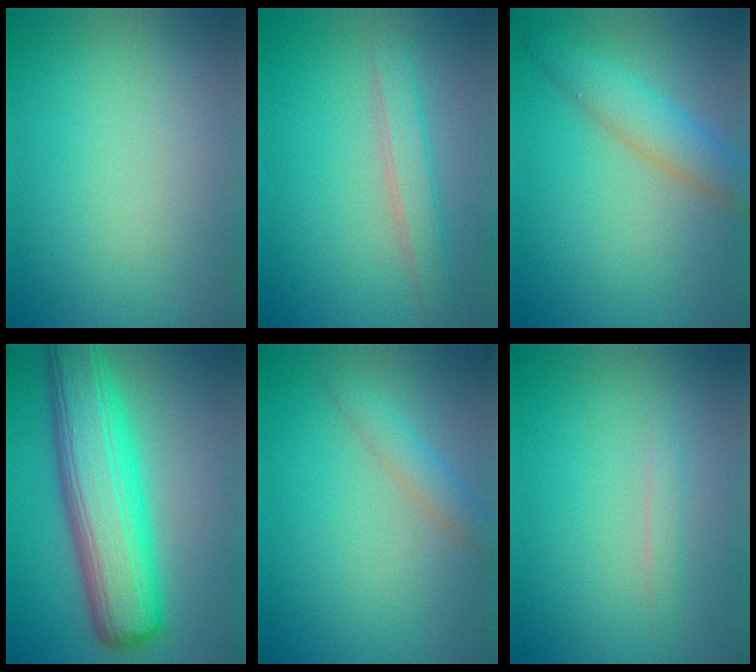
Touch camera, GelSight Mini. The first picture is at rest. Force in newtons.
{"total": 2.5, "press": 2.5, "slide": 0.1}
{"total": 3.4, "press": 3.4, "slide": 0.2}
{"total": 10.4, "press": 10.4, "slide": 0.2}
{"total": 1.9, "press": 1.9, "slide": 0.0}
{"total": 0.8, "press": 0.8, "slide": 0.0}